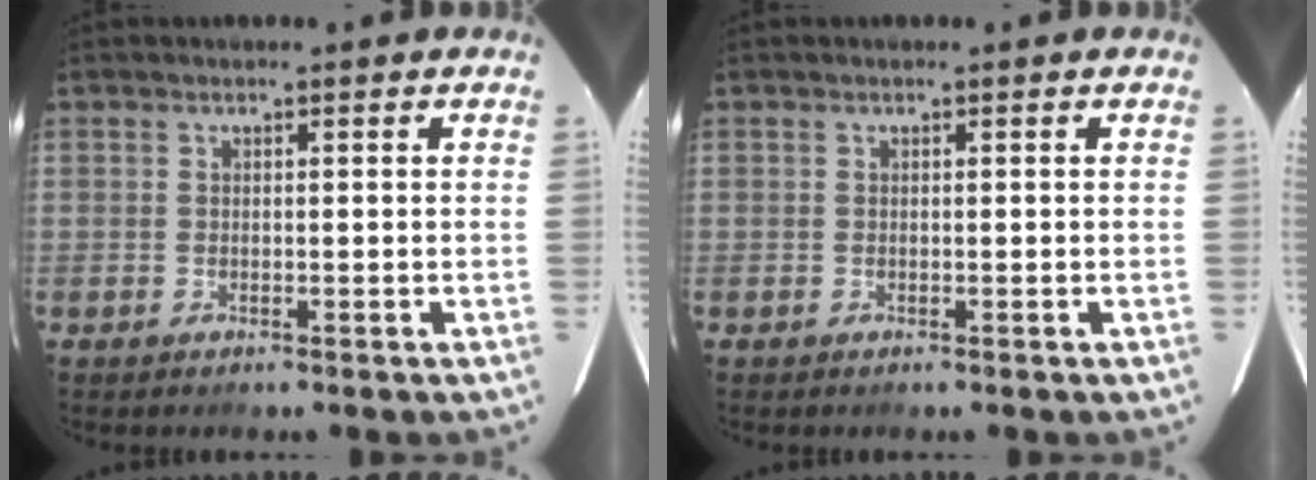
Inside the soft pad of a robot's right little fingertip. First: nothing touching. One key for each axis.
{"total": 0.0}